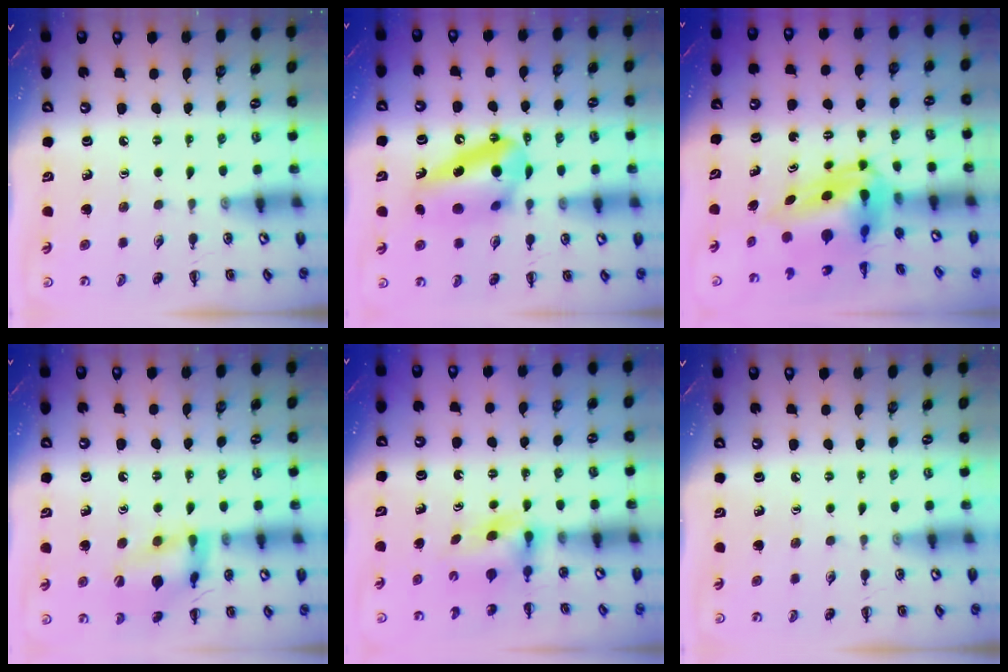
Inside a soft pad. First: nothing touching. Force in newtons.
{"total": 12.1, "press": 12.0, "slide": 1.6}
{"total": 7.6, "press": 7.3, "slide": 2.1}
{"total": 14.7, "press": 14.7, "slide": 1.1}
{"total": 3.5, "press": 3.4, "slide": 0.6}
{"total": 0.0}